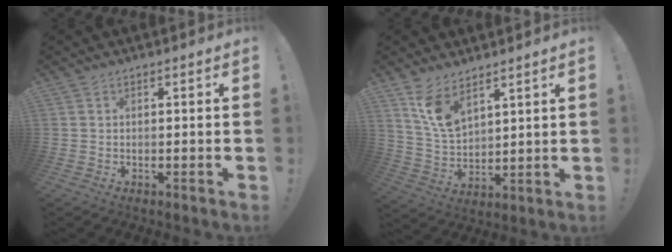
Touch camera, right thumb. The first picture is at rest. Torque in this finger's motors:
{"motor_torque": [0.47, 0.49, 0.04, 0.26, 0.07]}